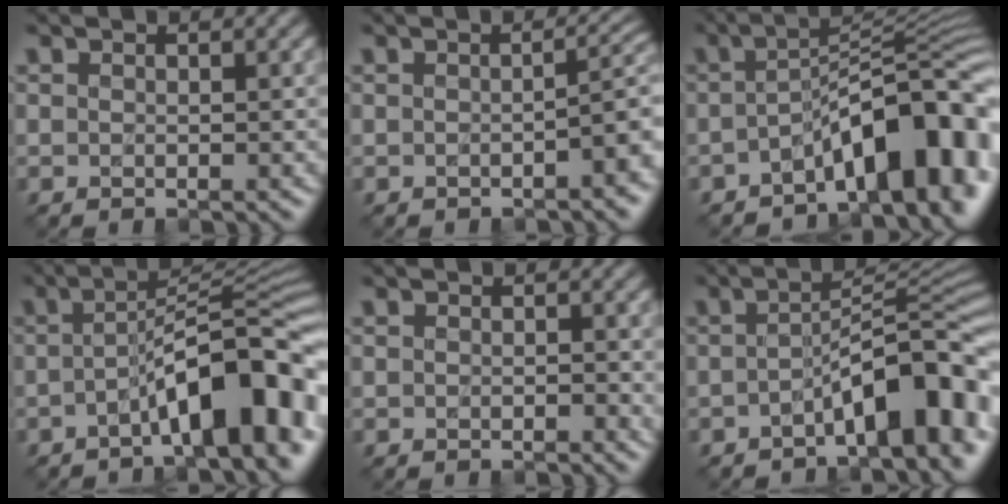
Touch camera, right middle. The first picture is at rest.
{"total": 3.2, "force": [-1.4, 1.0, 2.7], "torque": [-0.033, 0.008, -0.021]}
{"total": 10.4, "force": [-4.4, 3.7, 8.7], "torque": [-0.099, 0.017, -0.076]}
{"total": 10.3, "force": [-3.5, 2.4, 9.3], "torque": [-0.120, 0.020, -0.061]}
{"total": 0.8, "force": [-0.1, 0.4, 0.6], "torque": [-0.010, -0.001, -0.001]}
{"total": 8.9, "force": [-3.5, 2.4, 7.8], "torque": [-0.099, 0.020, -0.062]}